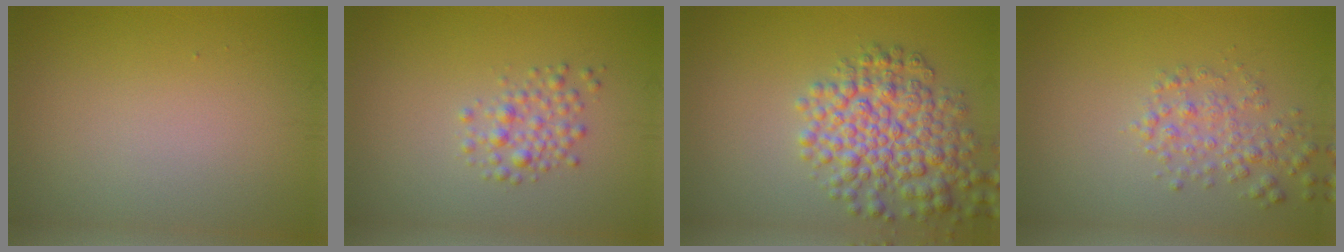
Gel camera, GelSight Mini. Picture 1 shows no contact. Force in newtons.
{"total": 2.1, "press": 2.1, "slide": 0.1}
{"total": 6.4, "press": 6.4, "slide": 0.2}
{"total": 2.5, "press": 2.5, "slide": 0.1}